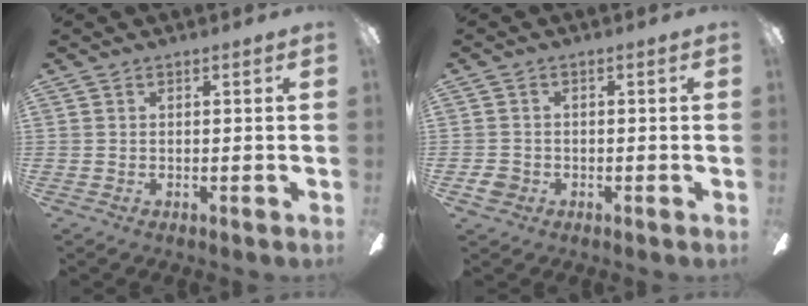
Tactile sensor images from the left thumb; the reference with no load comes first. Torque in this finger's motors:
{"motor_torque": [-0.04, 0.04, 0.13, -0.12, 0.00]}